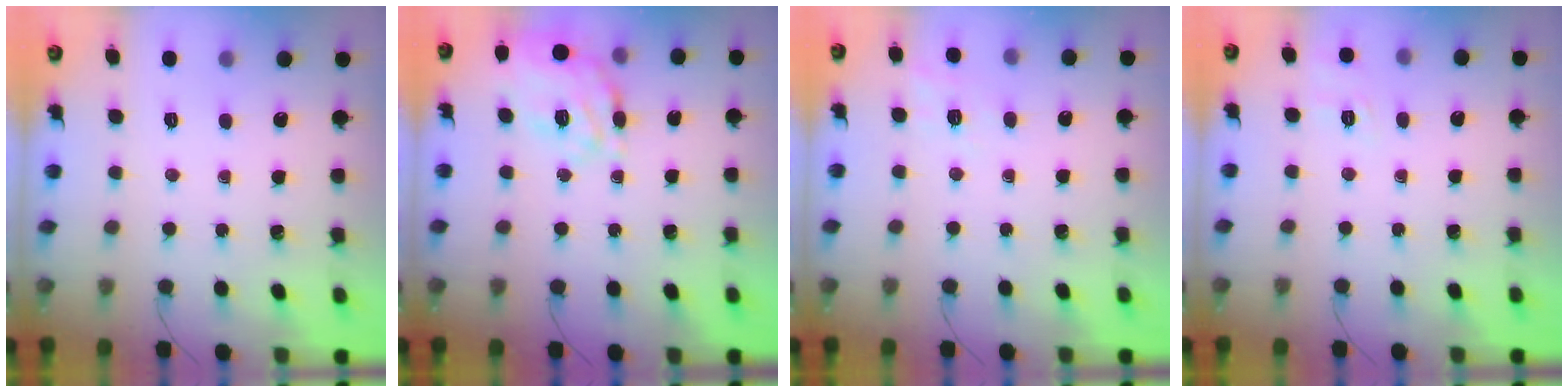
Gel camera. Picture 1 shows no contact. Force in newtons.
{"total": 15.0, "press": 14.8, "slide": 2.6}
{"total": 2.3, "press": 0.6, "slide": 2.2}
{"total": 2.7, "press": 2.0, "slide": 1.8}